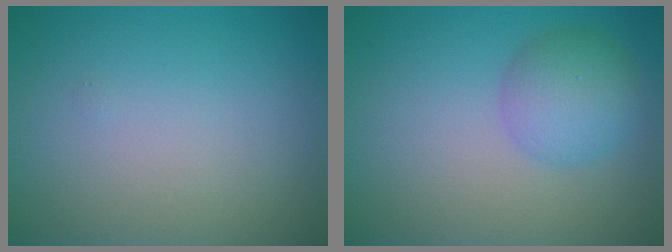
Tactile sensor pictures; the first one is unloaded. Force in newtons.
{"total": 3.7, "press": 3.7, "slide": 0.1}